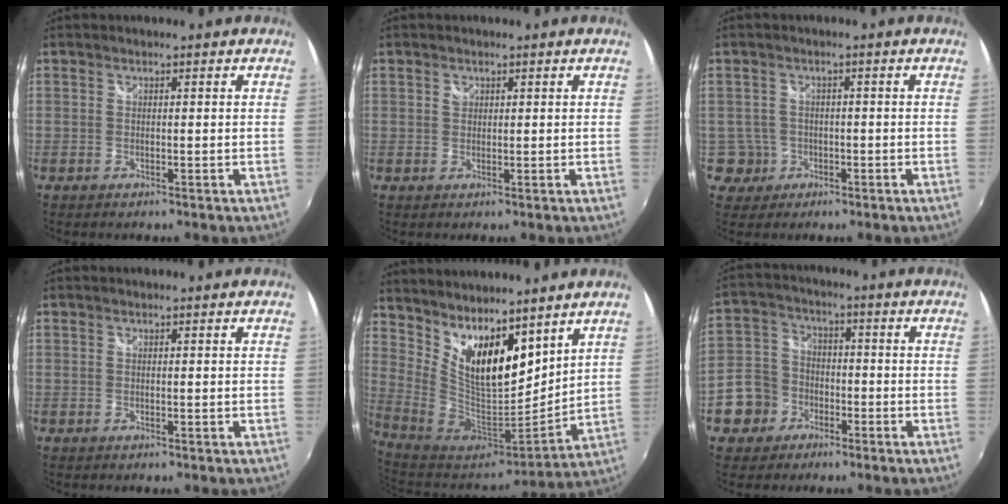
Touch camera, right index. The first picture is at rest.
{"total": 1.2, "force": [0.5, 1.0, 0.4], "torque": [-0.005, 0.003, 0.007]}
{"total": 4.4, "force": [-1.3, 4.2, 0.0], "torque": [-0.006, 0.016, -0.017]}
{"total": 0.0}
{"total": 15.6, "force": [9.6, 6.4, 10.5], "torque": [-0.193, -0.008, 0.184]}
{"total": 9.9, "force": [-4.6, 8.3, 2.6], "torque": [-0.085, 0.026, -0.080]}